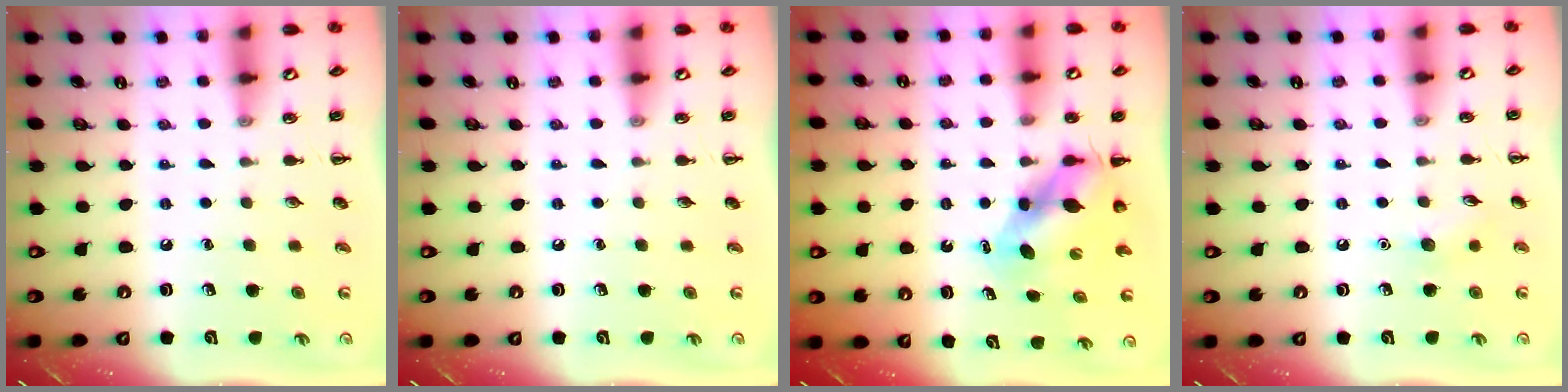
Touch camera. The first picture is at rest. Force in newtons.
{"total": 0.0}
{"total": 6.9, "press": 6.9, "slide": 0.6}
{"total": 6.0, "press": 5.8, "slide": 1.6}